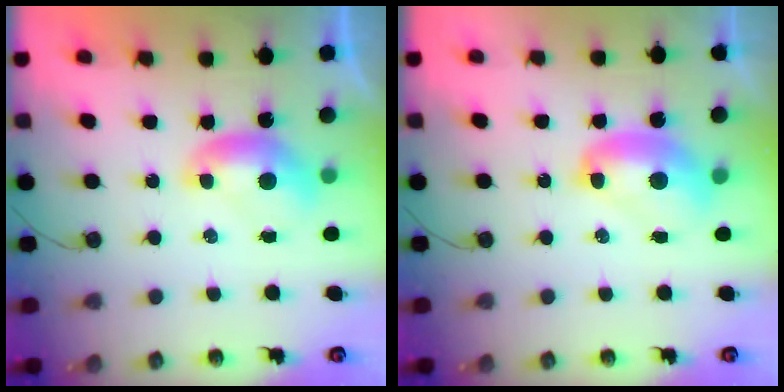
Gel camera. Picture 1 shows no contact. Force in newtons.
{"total": 3.5, "press": 3.5, "slide": 0.4}